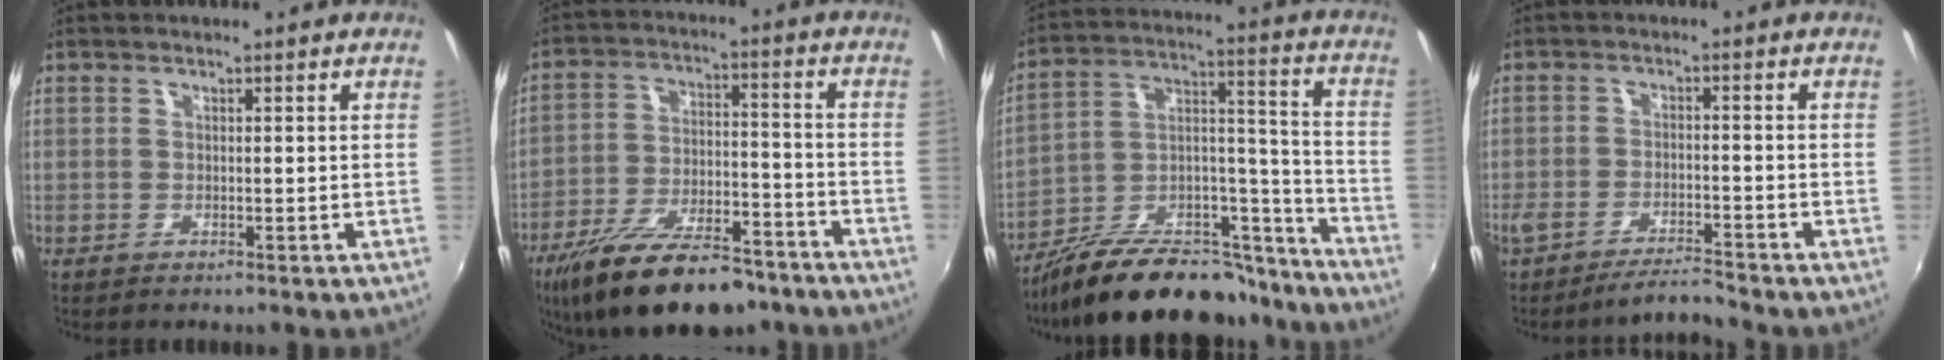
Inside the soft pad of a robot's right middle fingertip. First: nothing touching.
{"total": 20.1, "force": [-15.0, 7.3, 11.2], "torque": [-0.212, -0.022, -0.234]}
{"total": 25.8, "force": [-20.6, 9.7, 12.1], "torque": [-0.193, 0.043, -0.303]}
{"total": 4.7, "force": [-4.6, -0.2, 1.0], "torque": [-0.039, -0.003, -0.085]}